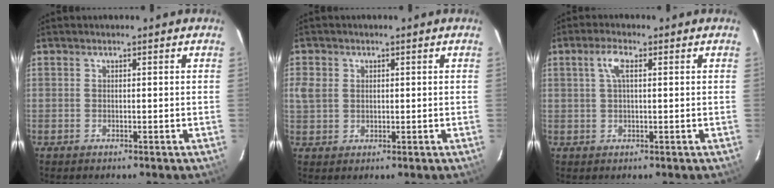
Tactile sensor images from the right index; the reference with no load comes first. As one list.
[{"total": 4.2, "force": [0.9, 3.6, 2.1], "torque": [-0.044, 0.006, 0.021]}, {"total": 3.4, "force": [1.0, 1.1, 3.1], "torque": [-0.063, 0.009, 0.020]}]